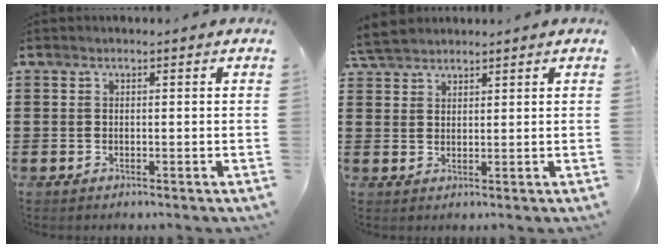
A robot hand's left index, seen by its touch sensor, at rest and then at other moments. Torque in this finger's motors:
{"motor_torque": [0.28, -0.40, 0.66, 0.20]}